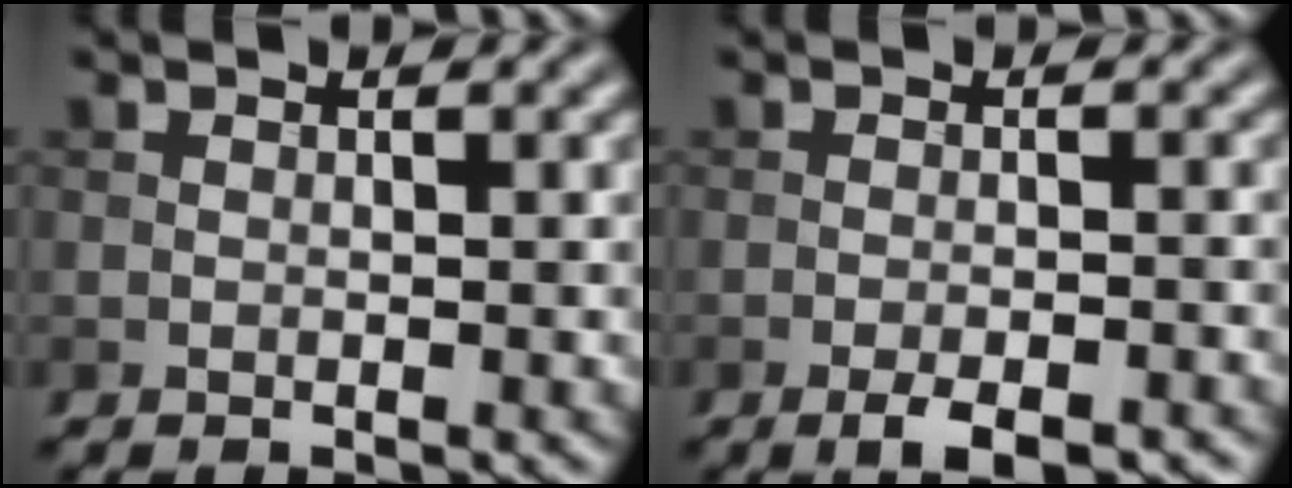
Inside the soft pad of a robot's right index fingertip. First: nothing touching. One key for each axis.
{"total": 3.8, "fx": -2.5, "fy": 1.0, "fz": 2.7, "tx": -0.048, "ty": -0.004, "tz": -0.035}